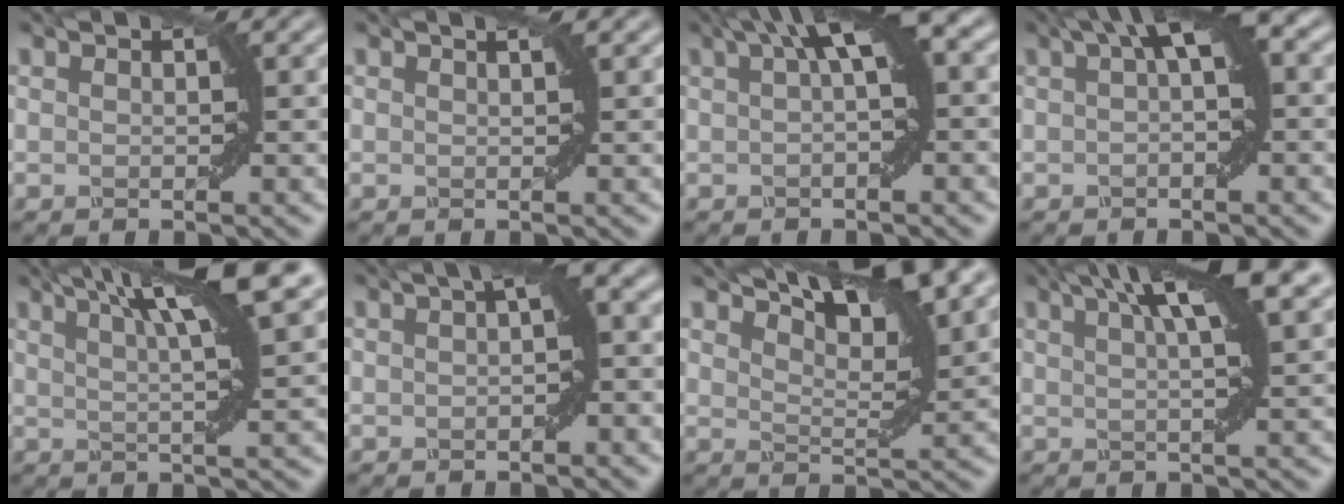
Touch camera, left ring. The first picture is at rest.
{"total": 0.8, "force": [0.5, 0.3, 0.6], "torque": [0.004, -0.004, 0.001]}
{"total": 5.9, "force": [1.7, 1.5, 5.5], "torque": [-0.071, 0.021, 0.025]}
{"total": 4.4, "force": [1.1, 1.0, 4.1], "torque": [-0.053, 0.021, 0.014]}
{"total": 9.1, "force": [4.8, 1.7, 7.6], "torque": [-0.088, 0.032, 0.074]}
{"total": 4.3, "force": [0.6, 1.1, 4.2], "torque": [-0.046, 0.024, 0.009]}
{"total": 7.6, "force": [5.6, 1.6, 4.9], "torque": [-0.077, 0.015, 0.094]}
{"total": 7.5, "force": [3.7, 1.6, 6.3], "torque": [-0.061, 0.029, 0.047]}